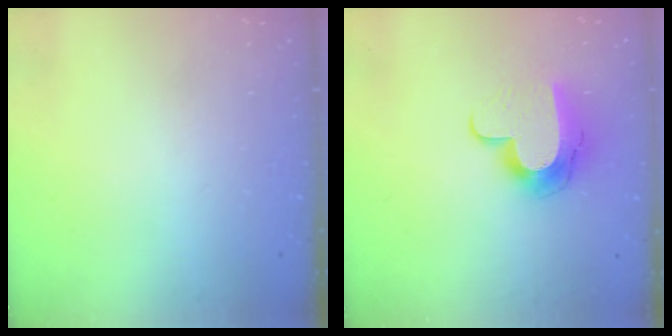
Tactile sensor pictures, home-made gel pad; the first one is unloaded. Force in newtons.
{"total": 12.1, "press": 12.0, "slide": 0.9}